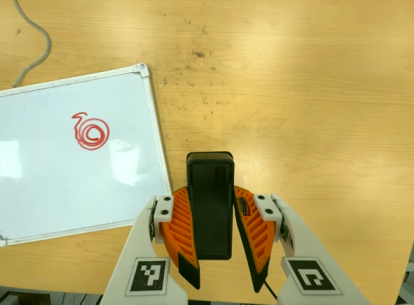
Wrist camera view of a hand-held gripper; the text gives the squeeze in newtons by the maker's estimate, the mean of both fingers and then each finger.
{"total": 8.7, "left": 7.5, "right": 9.8}